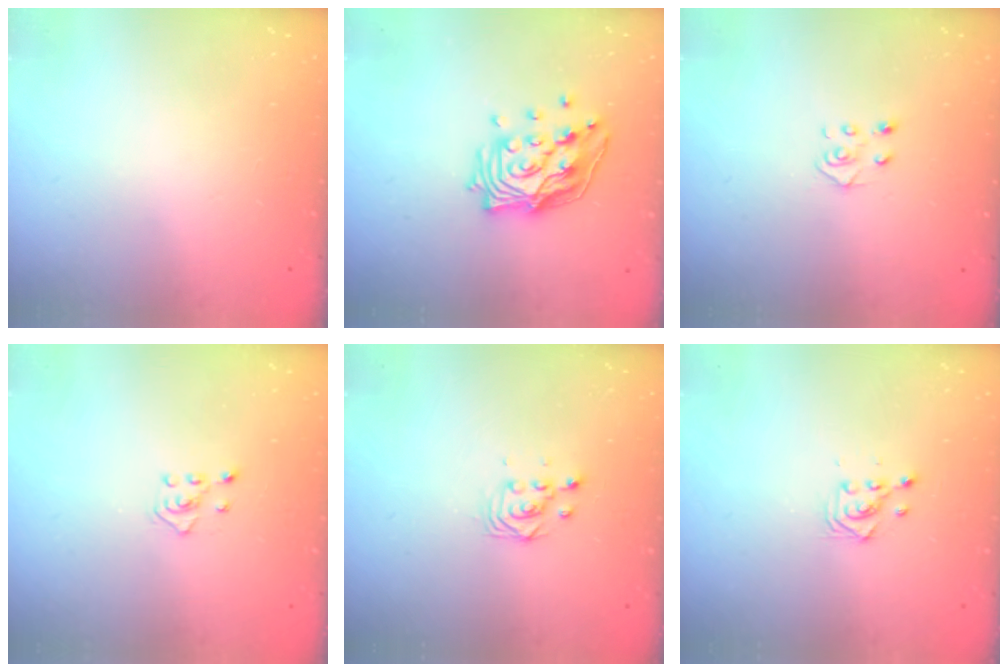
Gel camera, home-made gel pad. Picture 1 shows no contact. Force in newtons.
{"total": 14.9, "press": 14.8, "slide": 1.4}
{"total": 4.8, "press": 4.8, "slide": 0.4}
{"total": 4.1, "press": 4.1, "slide": 0.5}
{"total": 3.4, "press": 3.4, "slide": 0.1}
{"total": 3.0, "press": 2.9, "slide": 0.8}